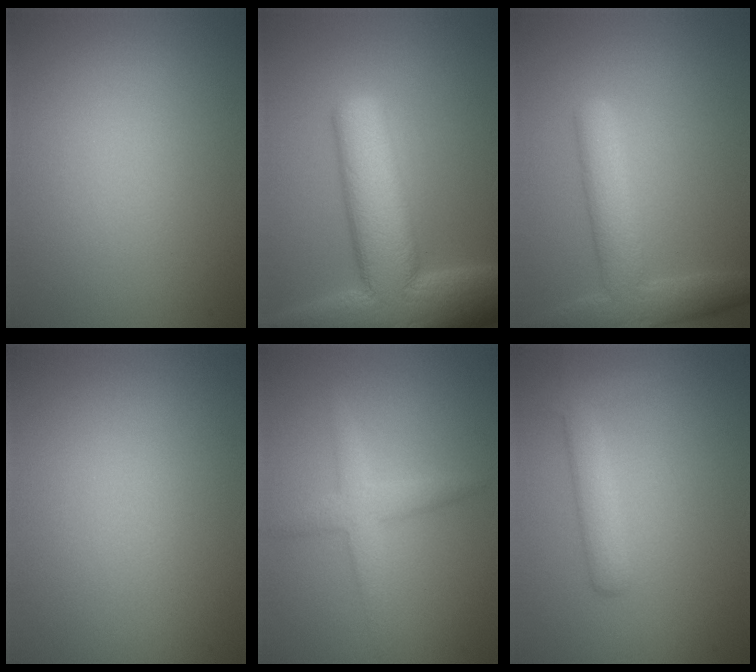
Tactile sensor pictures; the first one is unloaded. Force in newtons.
{"total": 13.1, "press": 13.1, "slide": 0.8}
{"total": 5.2, "press": 5.2, "slide": 0.3}
{"total": 0.0}
{"total": 2.7, "press": 2.7, "slide": 0.1}
{"total": 2.8, "press": 2.8, "slide": 0.1}